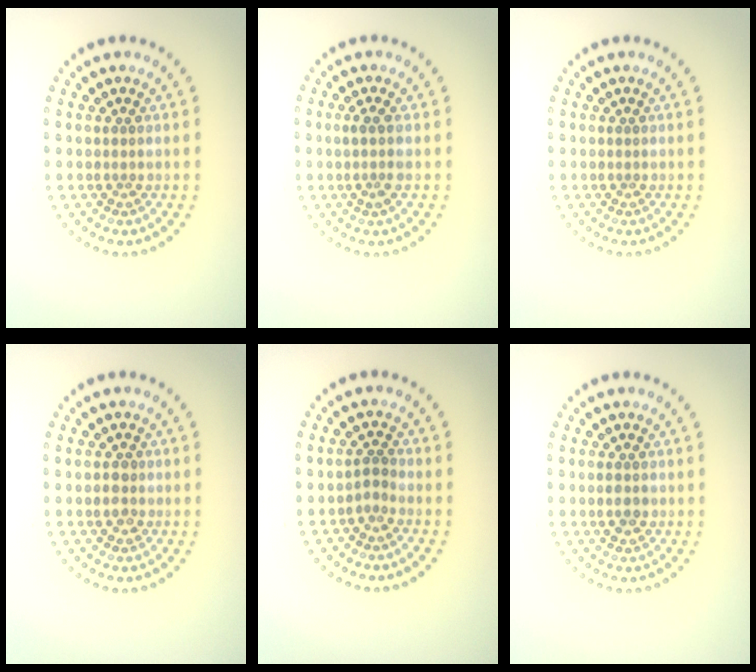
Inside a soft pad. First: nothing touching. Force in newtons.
{"total": 1.4, "press": 1.2, "slide": 0.8}
{"total": 0.0}
{"total": 1.6, "press": 1.4, "slide": 0.7}
{"total": 1.0, "press": 0.8, "slide": 0.7}
{"total": 0.9, "press": 0.9, "slide": 0.0}